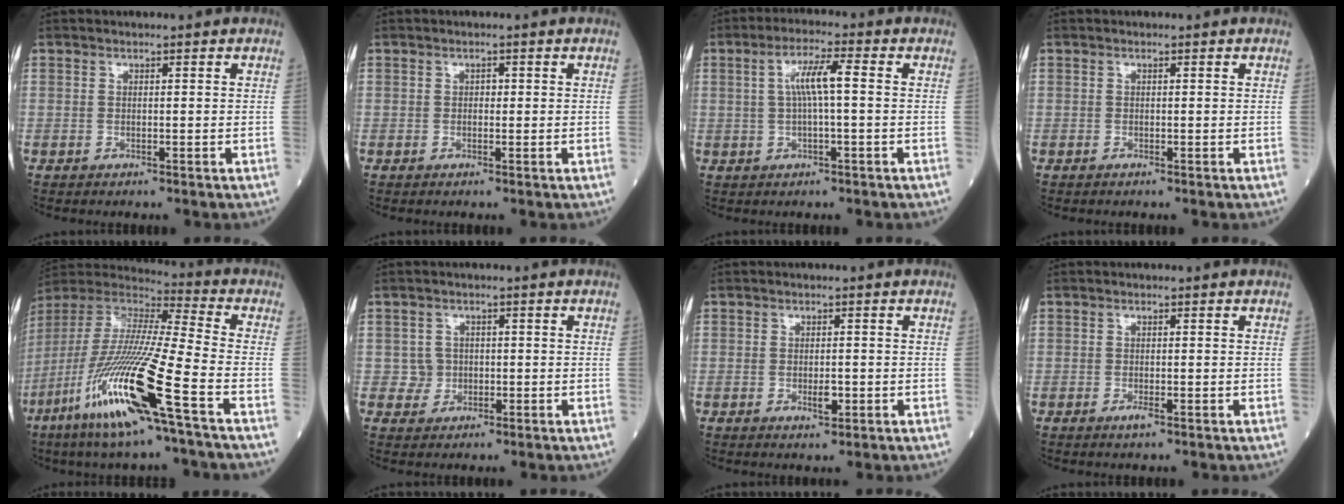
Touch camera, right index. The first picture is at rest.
{"total": 0.7, "force": [0.1, 0.5, 0.5], "torque": [-0.005, 0.002, -0.001]}
{"total": 5.4, "force": [0.6, 0.4, 5.4], "torque": [-0.103, 0.014, 0.011]}
{"total": 0.0}
{"total": 21.5, "force": [-10.1, 0.1, 19.0], "torque": [-0.424, -0.060, -0.204]}
{"total": 2.3, "force": [-0.2, 2.3, 0.3], "torque": [0.003, 0.007, -0.003]}
{"total": 2.6, "force": [-0.8, 0.7, 2.3], "torque": [-0.043, -0.002, -0.010]}
{"total": 1.2, "force": [-0.6, 0.1, 1.0], "torque": [-0.018, -0.002, -0.011]}